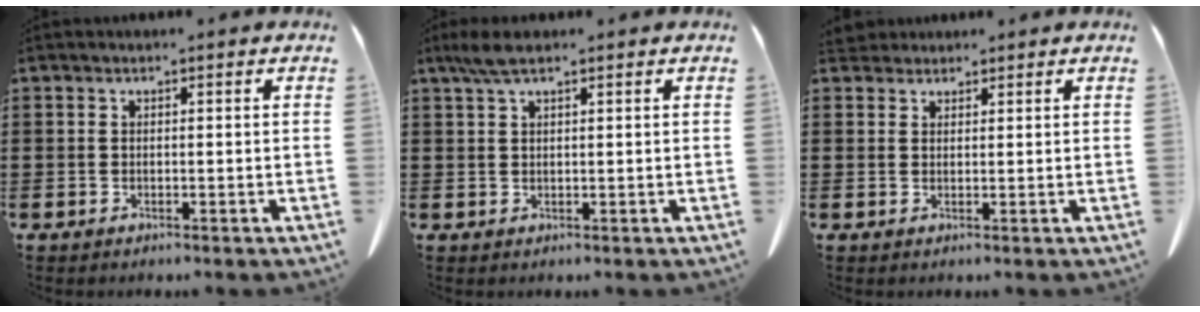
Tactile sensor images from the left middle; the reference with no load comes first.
{"total": 3.2, "force": [1.9, 0.7, 2.4], "torque": [-0.051, 0.001, 0.036]}
{"total": 2.4, "force": [2.2, 0.9, 0.4], "torque": [-0.015, 0.002, 0.045]}